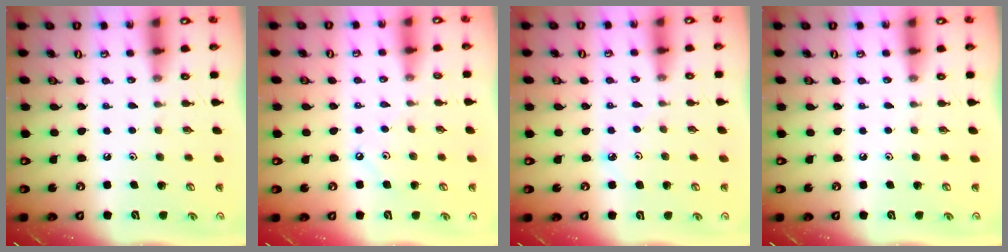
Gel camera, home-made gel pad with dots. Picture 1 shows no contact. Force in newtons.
{"total": 5.5, "press": 5.5, "slide": 0.5}
{"total": 2.9, "press": 2.9, "slide": 0.3}
{"total": 0.0}